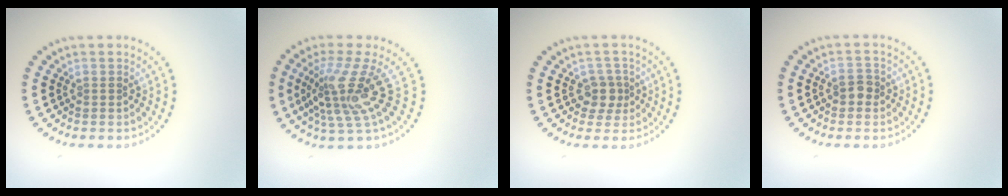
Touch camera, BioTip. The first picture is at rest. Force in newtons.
{"total": 4.7, "press": 3.0, "slide": 3.5}
{"total": 2.1, "press": 1.7, "slide": 1.2}
{"total": 1.5, "press": 1.5, "slide": 0.4}